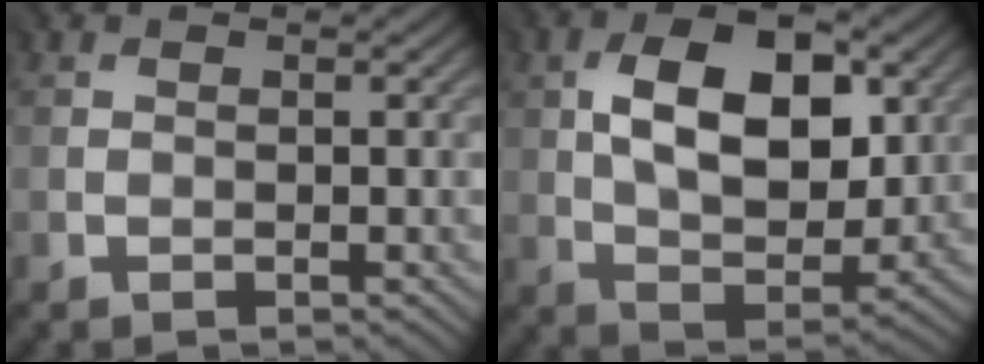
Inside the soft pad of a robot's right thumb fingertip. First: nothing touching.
{"total": 11.8, "force": [2.8, 6.9, 9.2], "torque": [-0.154, -0.001, 0.050]}